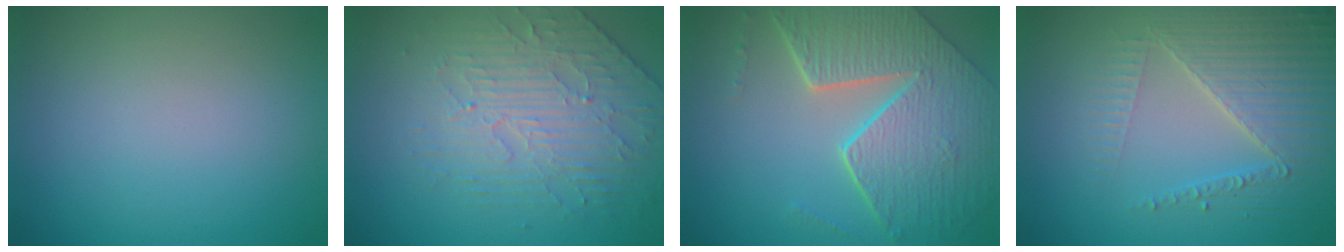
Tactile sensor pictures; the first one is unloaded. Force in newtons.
{"total": 3.9, "press": 3.6, "slide": 1.6}
{"total": 8.1, "press": 5.9, "slide": 5.5}
{"total": 4.7, "press": 4.2, "slide": 2.1}